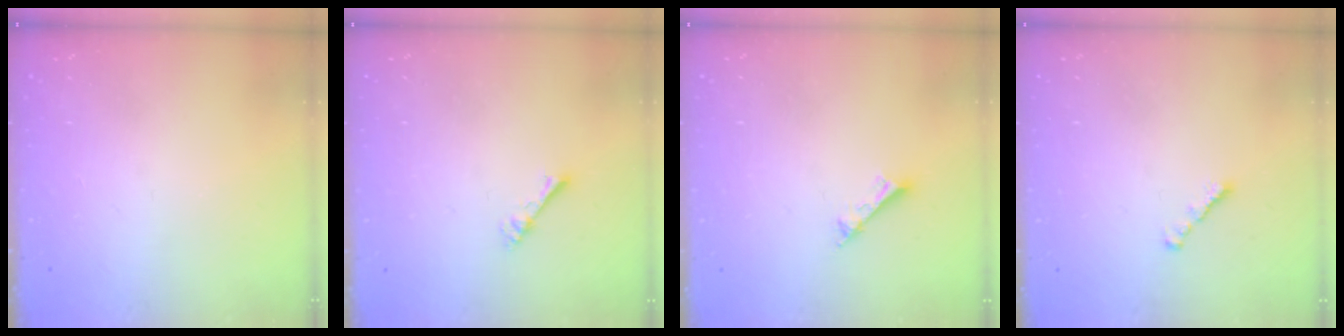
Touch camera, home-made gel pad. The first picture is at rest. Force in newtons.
{"total": 2.4, "press": 2.4, "slide": 0.2}
{"total": 2.2, "press": 2.1, "slide": 0.4}
{"total": 1.8, "press": 1.7, "slide": 0.6}